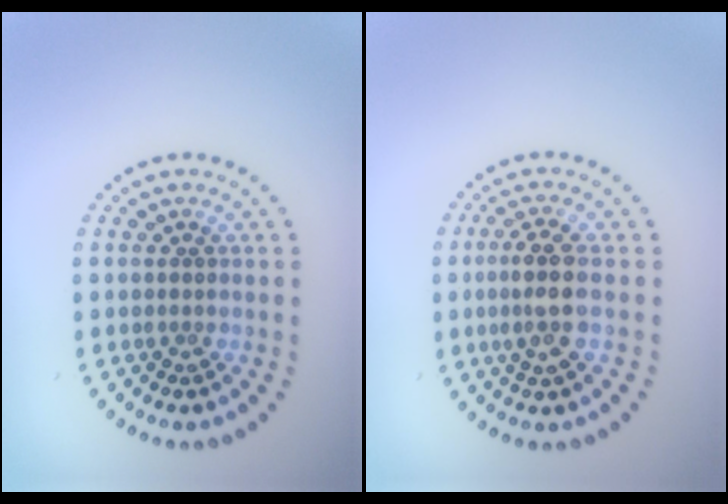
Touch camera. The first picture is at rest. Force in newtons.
{"total": 3.2, "press": 3.0, "slide": 1.1}